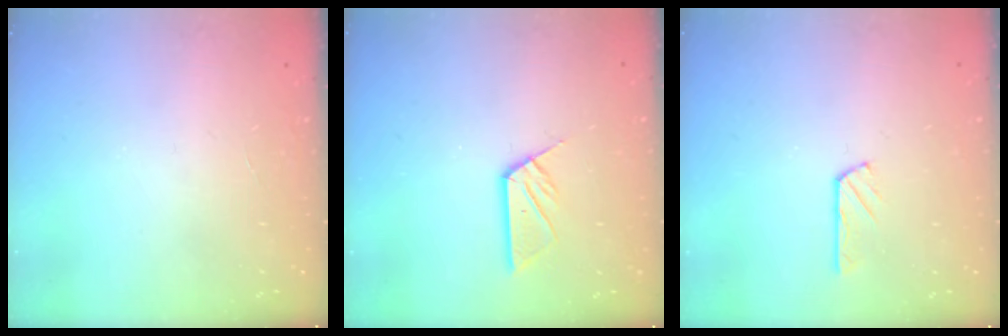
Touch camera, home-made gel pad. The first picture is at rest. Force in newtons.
{"total": 6.4, "press": 6.3, "slide": 0.5}
{"total": 2.8, "press": 2.8, "slide": 0.3}